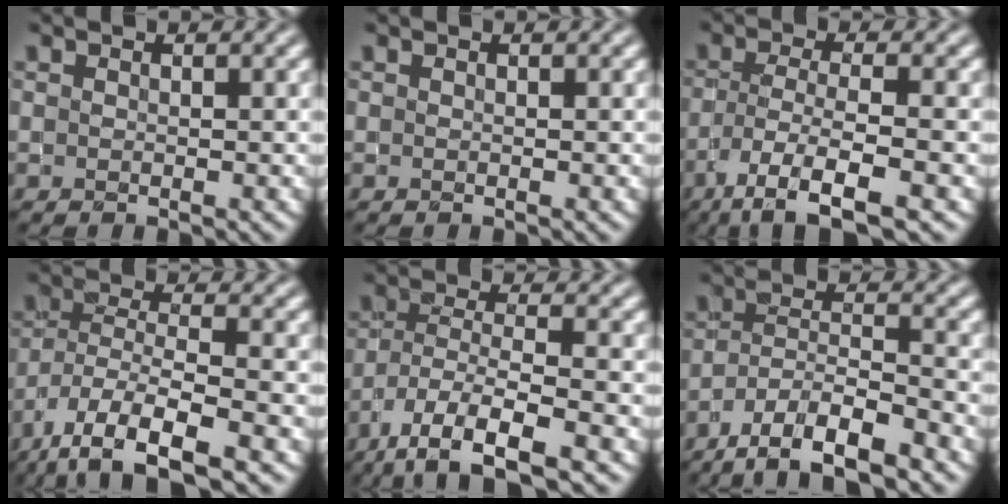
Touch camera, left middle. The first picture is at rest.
{"total": 0.0}
{"total": 6.2, "force": [-3.7, 1.3, 4.8], "torque": [-0.089, -0.005, -0.071]}
{"total": 8.8, "force": [-5.7, 2.7, 6.1], "torque": [-0.117, -0.009, -0.107]}
{"total": 7.8, "force": [-5.1, 2.2, 5.5], "torque": [-0.101, -0.007, -0.096]}
{"total": 7.5, "force": [-5.7, 2.0, 4.5], "torque": [-0.075, 0.000, -0.103]}